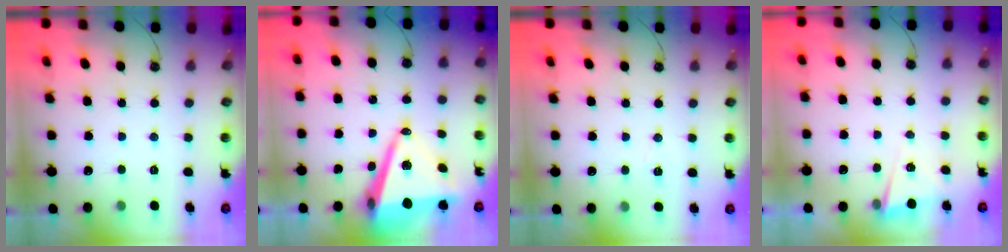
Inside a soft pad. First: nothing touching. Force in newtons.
{"total": 14.7, "press": 14.2, "slide": 3.9}
{"total": 5.4, "press": 3.0, "slide": 4.5}
{"total": 3.0, "press": 2.8, "slide": 0.9}